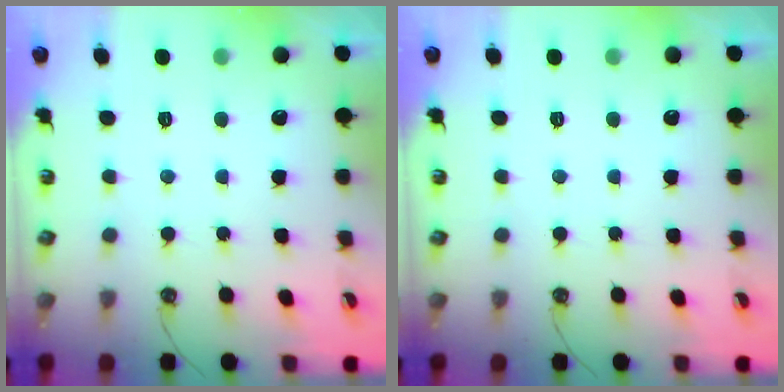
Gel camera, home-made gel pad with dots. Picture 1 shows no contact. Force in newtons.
{"total": 0.0}